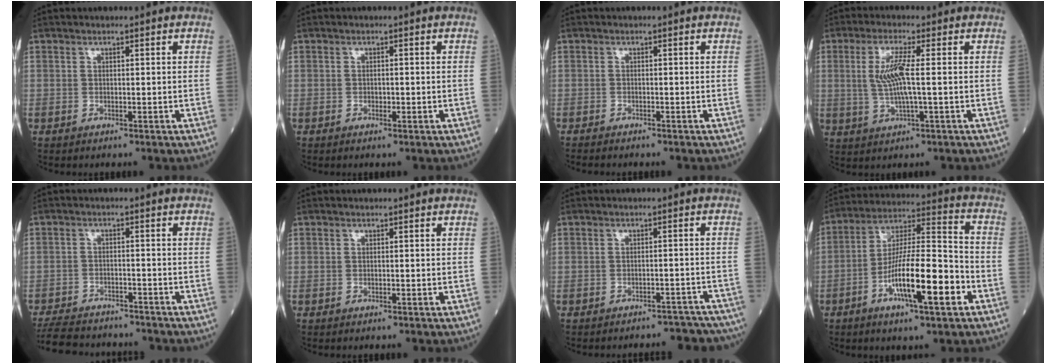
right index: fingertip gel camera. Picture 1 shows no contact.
{"total": 0.9, "force": [-0.3, 0.5, 0.7], "torque": [-0.010, 0.001, -0.005]}
{"total": 2.2, "force": [-2.0, 0.3, 0.9], "torque": [-0.020, -0.005, -0.026]}
{"total": 6.4, "force": [0.8, 0.5, 6.3], "torque": [-0.136, -0.003, 0.016]}
{"total": 11.9, "force": [-10.8, 3.3, 3.7], "torque": [-0.078, -0.004, -0.156]}
{"total": 0.0}
{"total": 9.7, "force": [-9.2, 2.7, 1.5], "torque": [-0.008, 0.014, -0.093]}
{"total": 15.2, "force": [-5.7, 2.2, 14.0], "torque": [-0.250, 0.000, -0.099]}